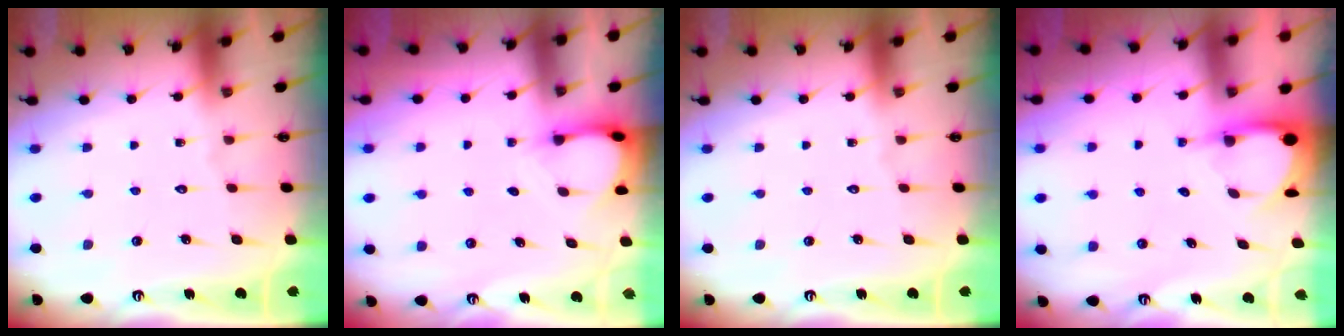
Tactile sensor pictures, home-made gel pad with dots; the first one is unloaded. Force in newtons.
{"total": 3.5, "press": 3.5, "slide": 0.2}
{"total": 0.0}
{"total": 3.6, "press": 3.6, "slide": 0.3}